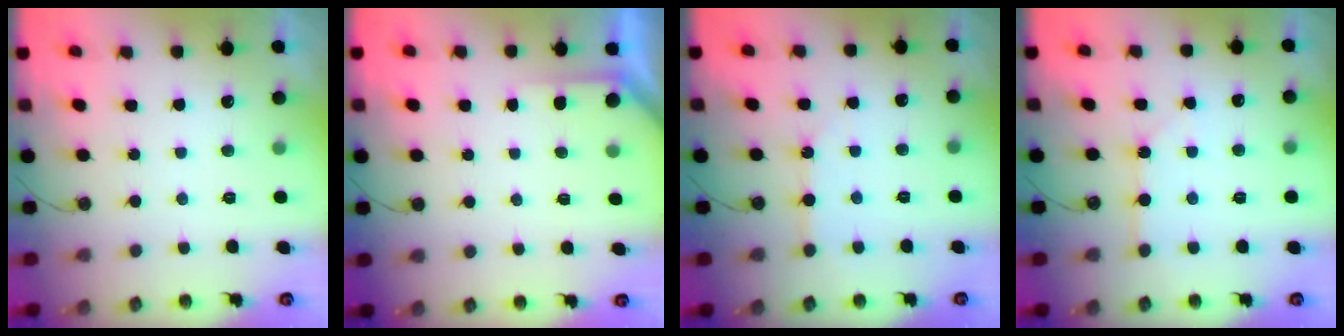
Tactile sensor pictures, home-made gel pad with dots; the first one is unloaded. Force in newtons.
{"total": 2.4, "press": 2.4, "slide": 0.2}
{"total": 4.9, "press": 4.9, "slide": 0.4}
{"total": 4.3, "press": 4.3, "slide": 0.4}